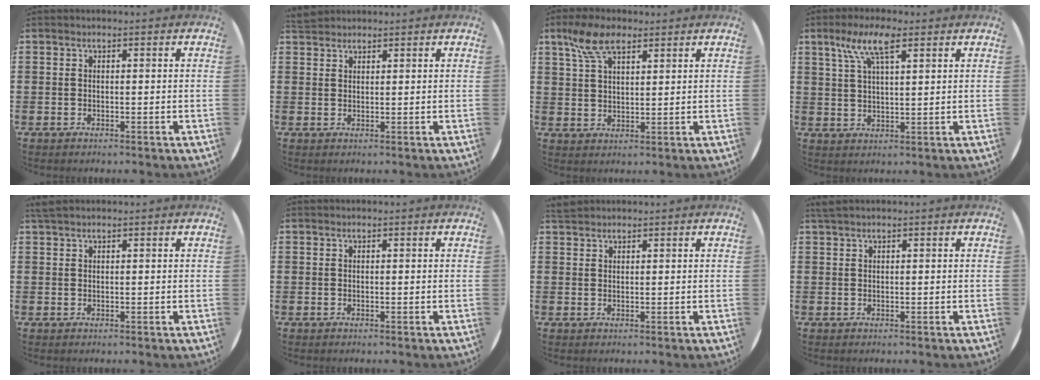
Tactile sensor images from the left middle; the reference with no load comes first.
{"total": 2.0, "force": [1.9, 0.6, 0.1], "torque": [-0.005, 0.005, 0.037]}
{"total": 6.6, "force": [4.3, 3.0, 3.9], "torque": [-0.087, 0.005, 0.080]}
{"total": 6.8, "force": [4.1, 2.2, 5.0], "torque": [-0.100, 0.007, 0.070]}
{"total": 0.8, "force": [0.8, 0.0, 0.1], "torque": [-0.003, 0.002, 0.016]}
{"total": 0.0}
{"total": 1.3, "force": [1.3, 0.3, 0.0], "torque": [-0.001, 0.004, 0.025]}
{"total": 0.7, "force": [0.6, -0.1, 0.2], "torque": [-0.003, 0.002, 0.012]}